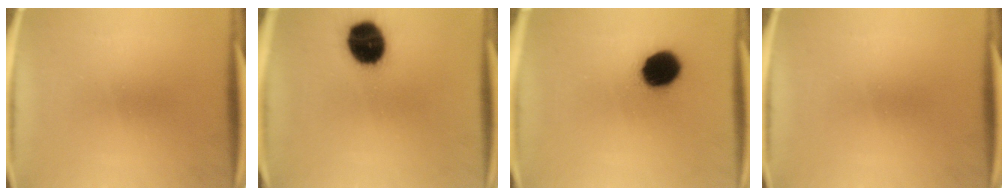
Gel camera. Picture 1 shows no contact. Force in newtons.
{"total": 14.2}
{"total": 13.1}
{"total": 0.0}